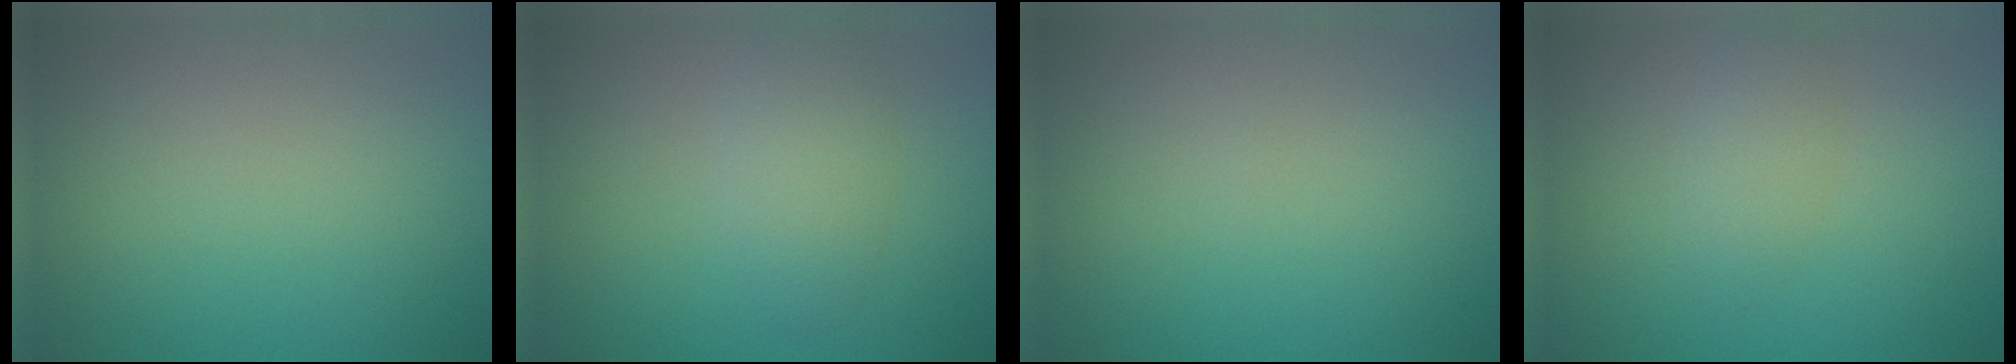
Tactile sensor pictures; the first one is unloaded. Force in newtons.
{"total": 2.8, "press": 2.8, "slide": 0.2}
{"total": 0.0}
{"total": 1.9, "press": 1.9, "slide": 0.1}